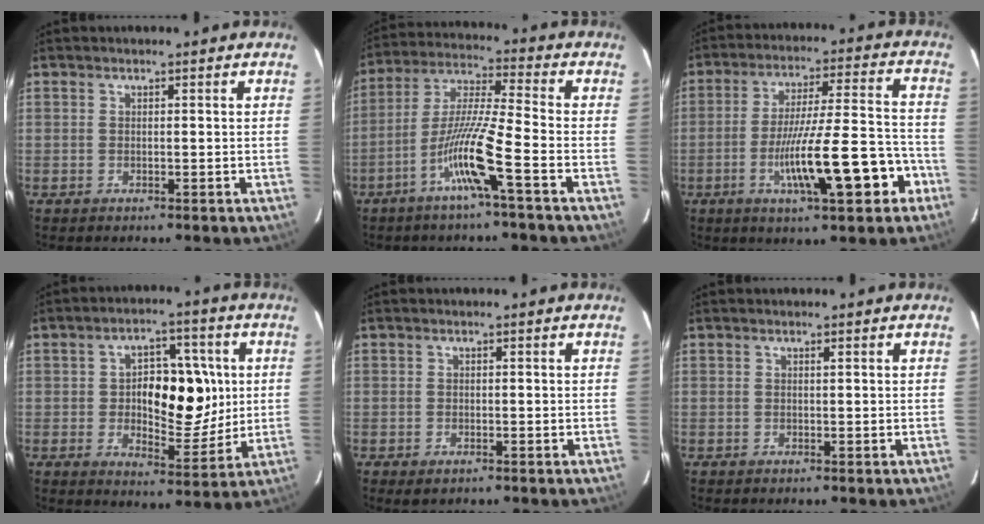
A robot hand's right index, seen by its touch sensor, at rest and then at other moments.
{"total": 11.1, "force": [-5.2, -1.0, 9.7], "torque": [-0.192, -0.002, -0.104]}
{"total": 15.7, "force": [-6.1, 2.0, 14.3], "torque": [-0.240, 0.007, -0.089]}
{"total": 12.0, "force": [1.1, 5.7, 10.5], "torque": [-0.154, 0.016, 0.026]}
{"total": 1.5, "force": [-0.8, 0.8, 1.0], "torque": [-0.018, -0.001, -0.006]}
{"total": 0.0}